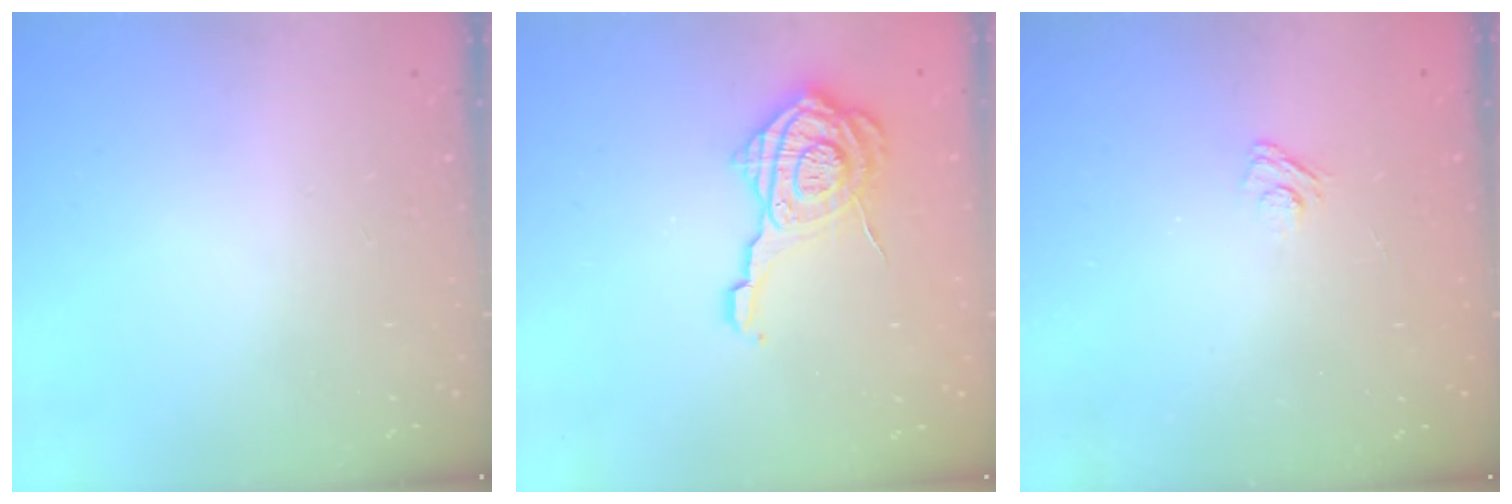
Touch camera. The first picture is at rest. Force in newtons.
{"total": 14.0, "press": 14.0, "slide": 1.0}
{"total": 3.1, "press": 2.8, "slide": 1.3}